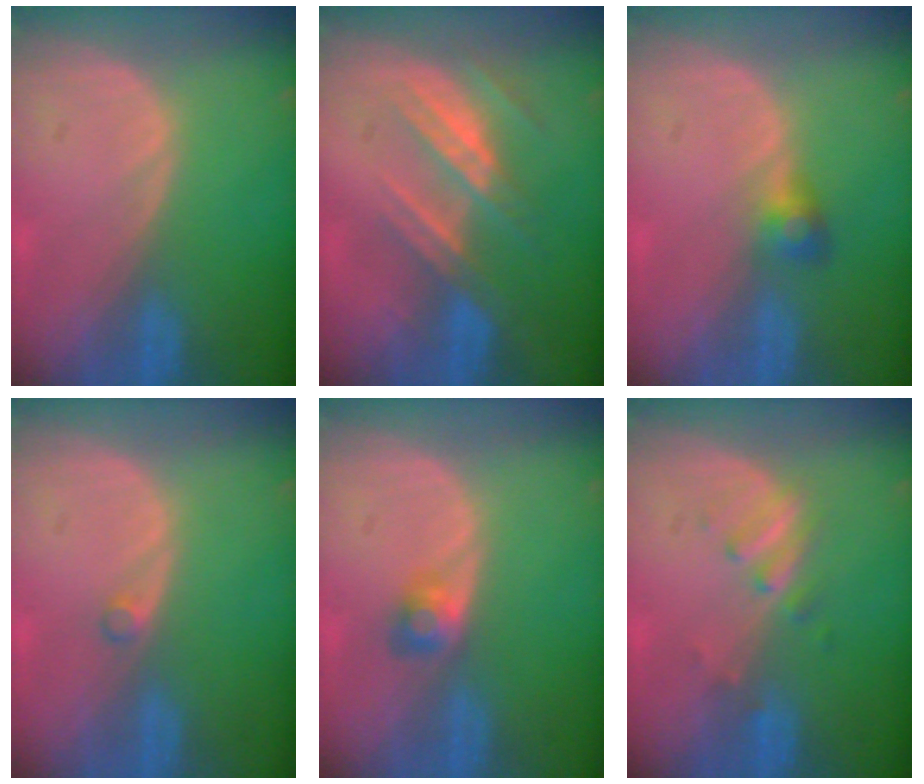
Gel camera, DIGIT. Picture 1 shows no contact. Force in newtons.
{"total": 7.2, "press": 6.6, "slide": 2.8}
{"total": 2.5, "press": 2.5, "slide": 0.2}
{"total": 0.9, "press": 0.9, "slide": 0.2}
{"total": 2.5, "press": 2.3, "slide": 0.9}
{"total": 2.7, "press": 2.7, "slide": 0.5}